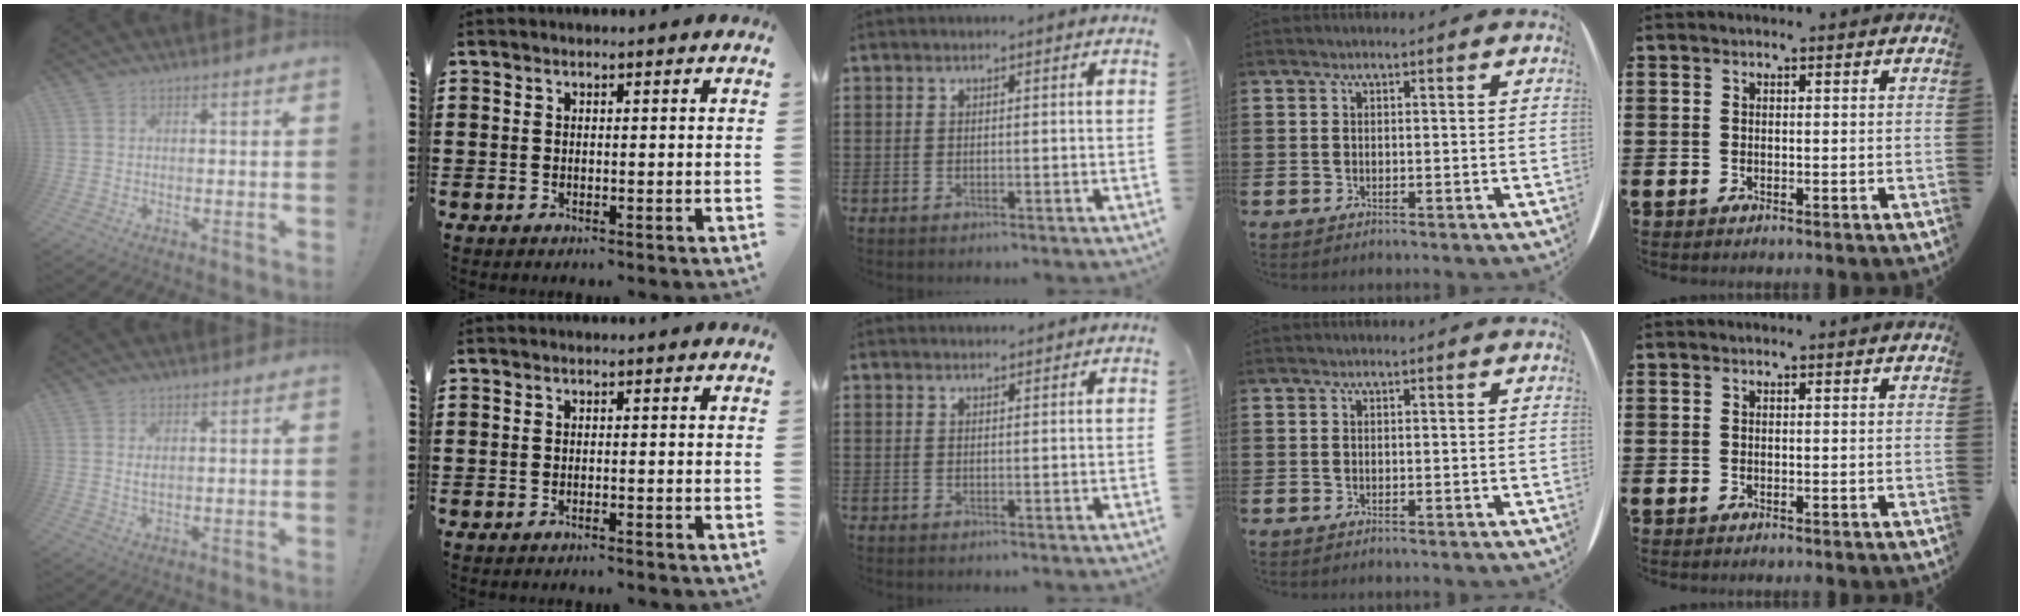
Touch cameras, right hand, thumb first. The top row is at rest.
{"thumb": {"total": 1.9, "force": [0.7, 0.9, 1.5], "torque": [-0.024, -0.002, 0.010]}, "index": {"total": 0.8, "force": [-0.7, -0.1, 0.4], "torque": [-0.011, -0.005, -0.012]}, "middle": {"total": 1.1, "force": [1.0, 0.2, 0.0], "torque": [0.005, -0.004, 0.019]}}